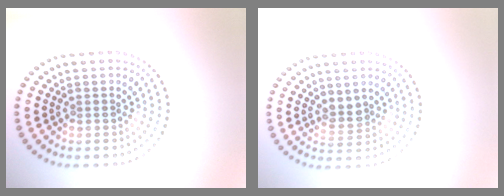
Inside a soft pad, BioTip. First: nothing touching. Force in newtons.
{"total": 1.8, "press": 1.4, "slide": 1.2}